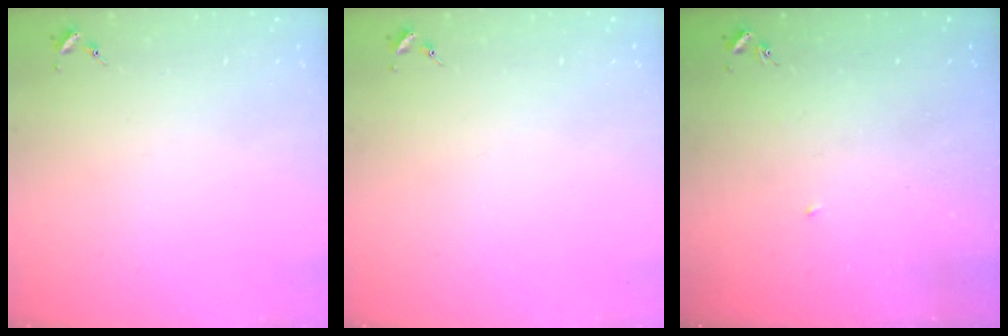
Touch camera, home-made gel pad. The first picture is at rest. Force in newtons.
{"total": 0.0}
{"total": 2.3, "press": 2.3, "slide": 0.1}